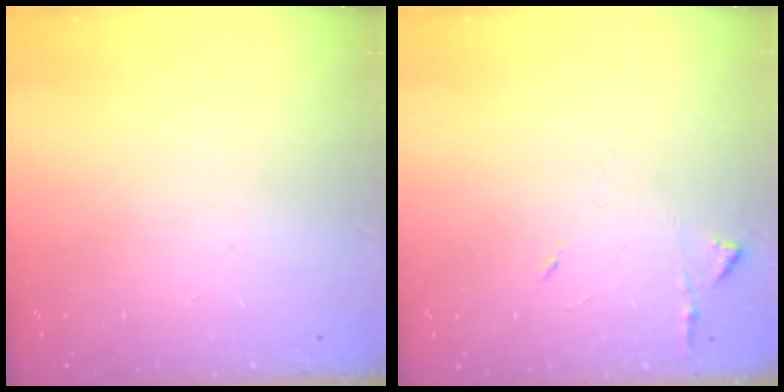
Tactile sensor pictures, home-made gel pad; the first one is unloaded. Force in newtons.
{"total": 5.8, "press": 5.8, "slide": 0.7}